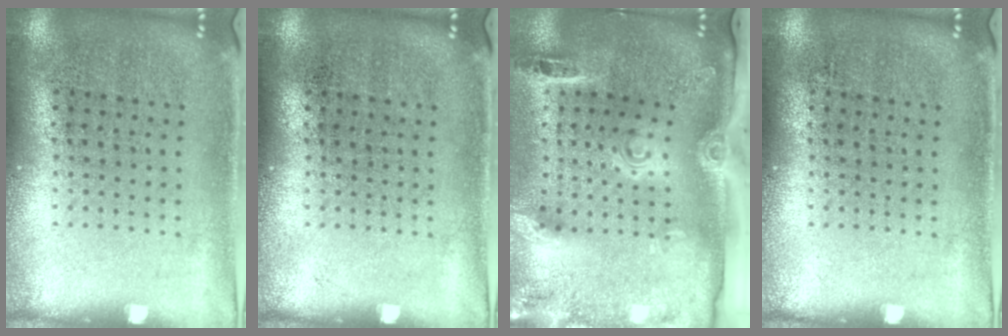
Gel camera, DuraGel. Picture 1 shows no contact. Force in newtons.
{"total": 0.0}
{"total": 3.0, "press": 2.1, "slide": 2.2}
{"total": 0.0}